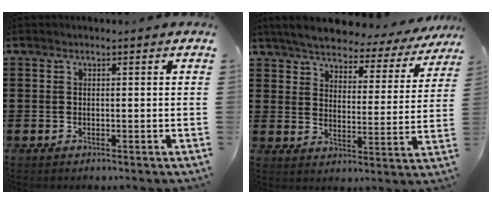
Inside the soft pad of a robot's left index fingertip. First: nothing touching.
{"total": 4.8, "force": [4.7, 0.7, 1.1], "torque": [-0.047, -0.029, 0.077]}